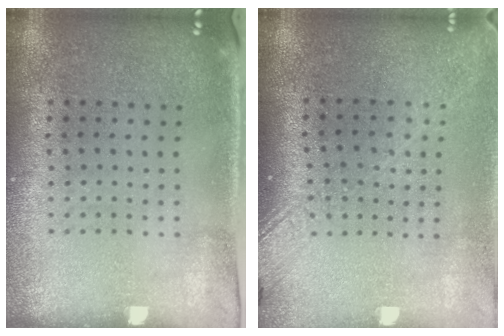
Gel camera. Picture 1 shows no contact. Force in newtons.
{"total": 1.8, "press": 1.5, "slide": 1.1}